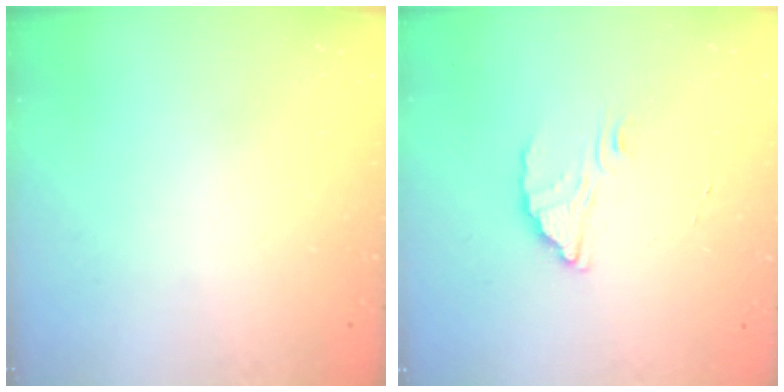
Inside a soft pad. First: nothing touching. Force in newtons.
{"total": 2.4, "press": 2.4, "slide": 0.1}